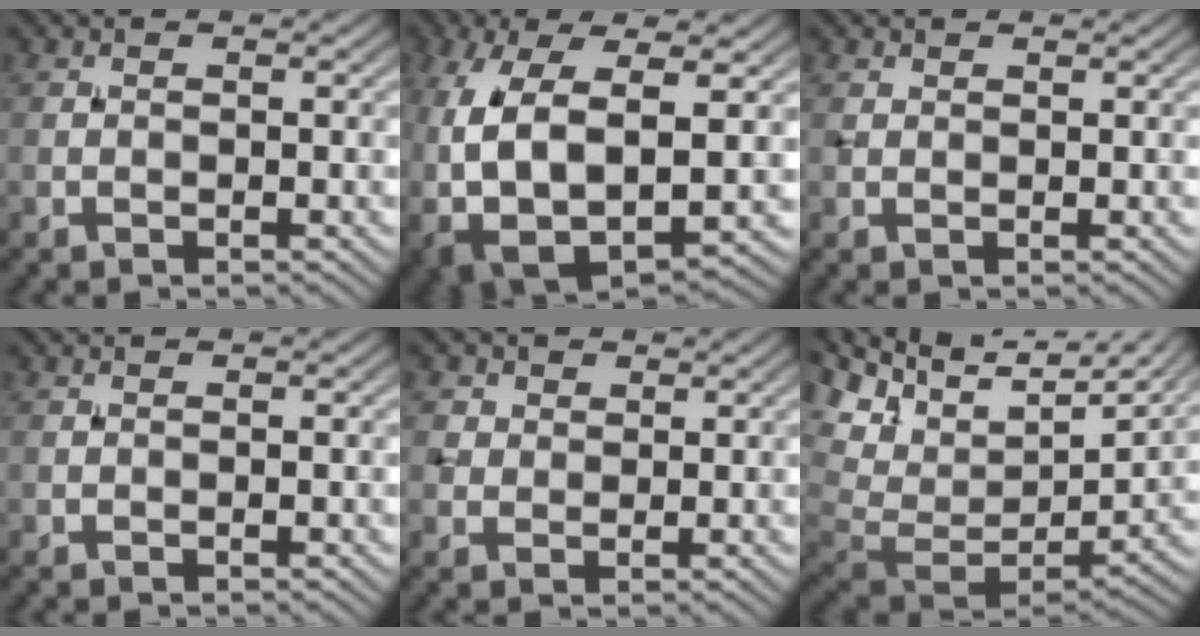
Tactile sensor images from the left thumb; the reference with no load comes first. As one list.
[{"total": 12.7, "force": [0.2, 7.3, 10.5], "torque": [-0.230, -0.023, 0.012]}, {"total": 0.8, "force": [0.7, 0.3, 0.2], "torque": [-0.007, 0.000, 0.015]}, {"total": 0.0}, {"total": 3.0, "force": [1.6, 2.4, 1.0], "torque": [-0.031, -0.006, 0.034]}, {"total": 15.2, "force": [4.4, 8.8, 11.6], "torque": [-0.235, 0.001, 0.116]}]